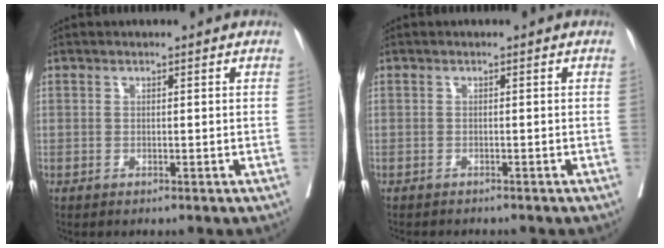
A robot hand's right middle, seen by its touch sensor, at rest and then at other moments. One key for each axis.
{"total": 3.9, "fx": -3.5, "fy": 0.7, "fz": 1.5, "tx": -0.023, "ty": -0.006, "tz": -0.043}